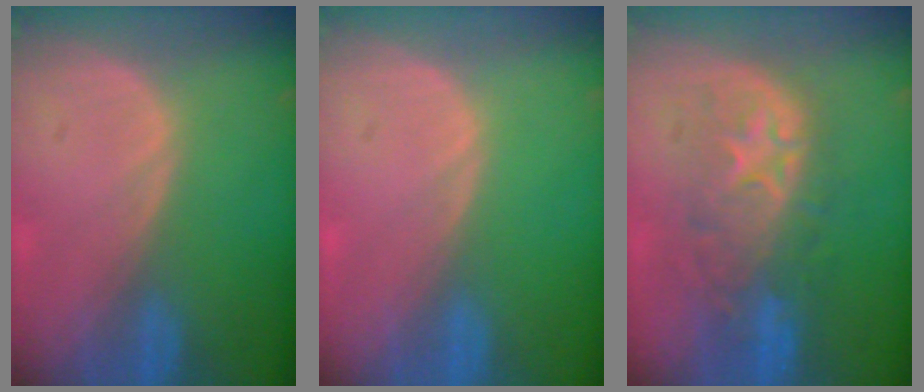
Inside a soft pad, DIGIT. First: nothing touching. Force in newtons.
{"total": 0.0}
{"total": 9.0, "press": 8.7, "slide": 2.3}